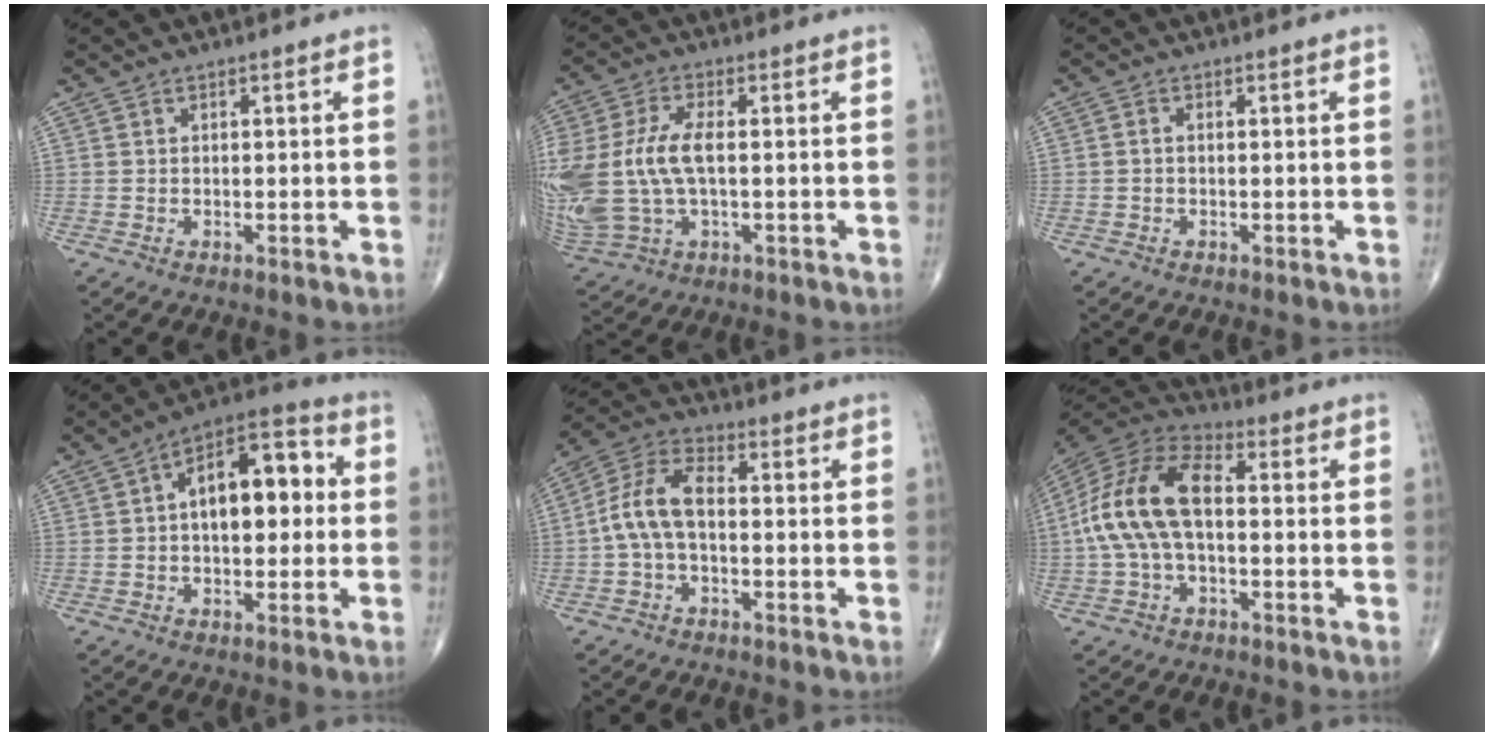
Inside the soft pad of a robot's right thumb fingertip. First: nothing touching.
{"total": 16.8, "force": [0.1, 9.0, 14.2], "torque": [-0.355, 0.002, 0.013]}
{"total": 0.8, "force": [-0.1, 0.5, 0.7], "torque": [-0.011, 0.001, -0.005]}
{"total": 14.2, "force": [1.4, 7.5, 11.9], "torque": [-0.155, 0.034, 0.010]}
{"total": 9.1, "force": [-0.8, 5.0, 7.6], "torque": [-0.155, 0.034, -0.026]}
{"total": 15.2, "force": [-0.1, 8.2, 12.8], "torque": [-0.263, 0.039, -0.013]}